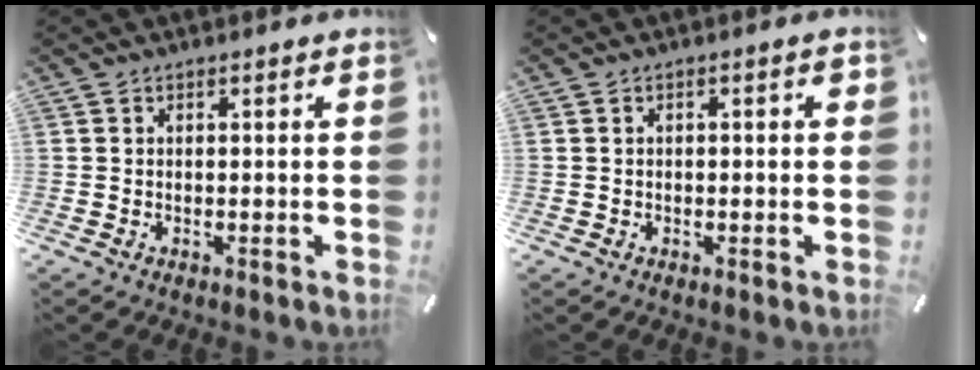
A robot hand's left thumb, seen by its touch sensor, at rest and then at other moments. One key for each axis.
{"total": 1.5, "fx": 0.0, "fy": 0.5, "fz": 1.4, "tx": -0.025, "ty": 0.003, "tz": -0.001}